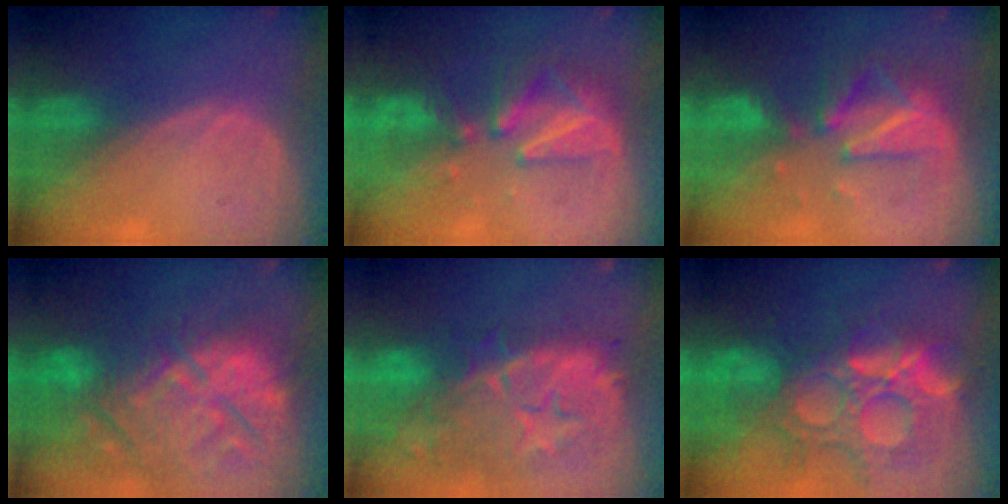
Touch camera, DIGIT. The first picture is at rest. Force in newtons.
{"total": 8.3, "press": 8.1, "slide": 1.9}
{"total": 8.1, "press": 8.1, "slide": 0.8}
{"total": 15.3, "press": 13.0, "slide": 8.0}
{"total": 14.0, "press": 11.9, "slide": 7.4}
{"total": 14.7, "press": 12.2, "slide": 8.1}